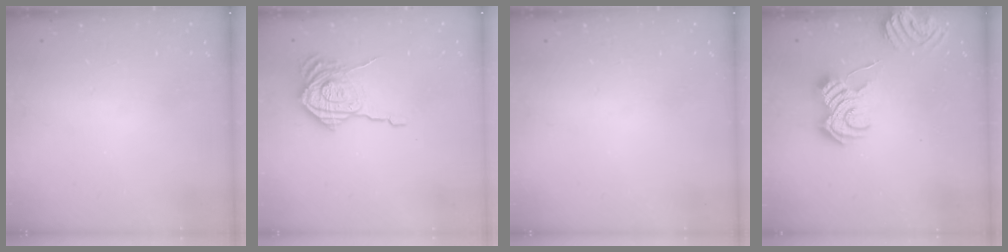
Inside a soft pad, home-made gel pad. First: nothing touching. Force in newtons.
{"total": 16.7, "press": 16.6, "slide": 1.2}
{"total": 0.0}
{"total": 8.5, "press": 8.5, "slide": 0.6}